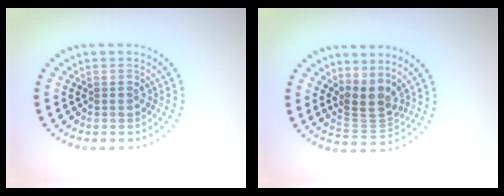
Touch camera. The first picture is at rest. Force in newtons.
{"total": 2.8, "press": 2.0, "slide": 2.0}